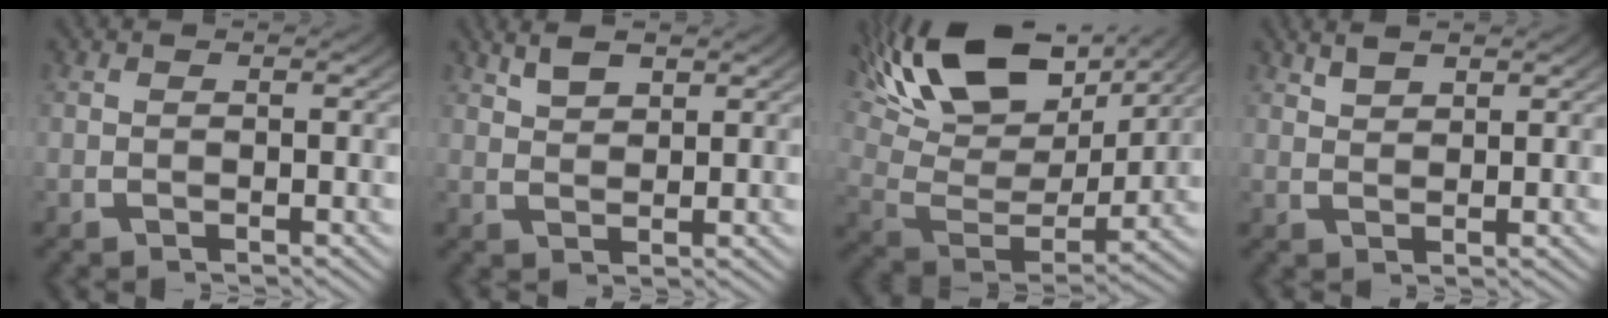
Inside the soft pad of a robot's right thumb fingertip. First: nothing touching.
{"total": 3.2, "force": [2.6, 1.1, 1.6], "torque": [-0.020, 0.005, 0.049]}
{"total": 12.1, "force": [5.4, 6.3, 8.8], "torque": [-0.180, -0.003, 0.089]}
{"total": 2.5, "force": [2.2, 0.7, 0.9], "torque": [-0.009, 0.005, 0.042]}